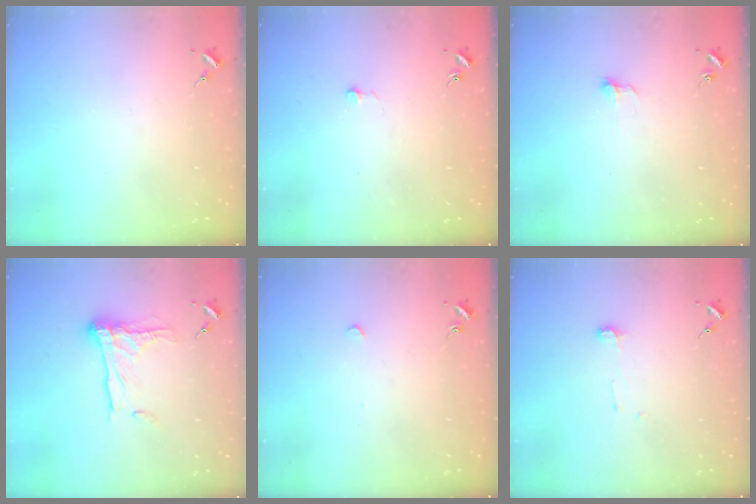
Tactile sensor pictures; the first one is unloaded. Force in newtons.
{"total": 2.9, "press": 2.9, "slide": 0.2}
{"total": 5.3, "press": 5.2, "slide": 0.4}
{"total": 13.3, "press": 13.3, "slide": 0.9}
{"total": 3.0, "press": 2.9, "slide": 0.4}
{"total": 4.0, "press": 4.0, "slide": 0.5}